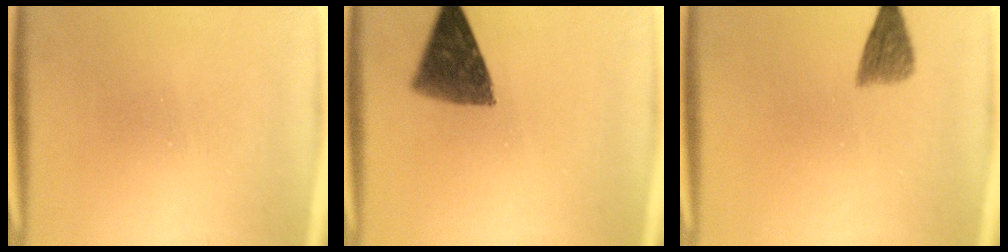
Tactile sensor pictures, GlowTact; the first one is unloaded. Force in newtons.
{"total": 9.6}
{"total": 4.3}